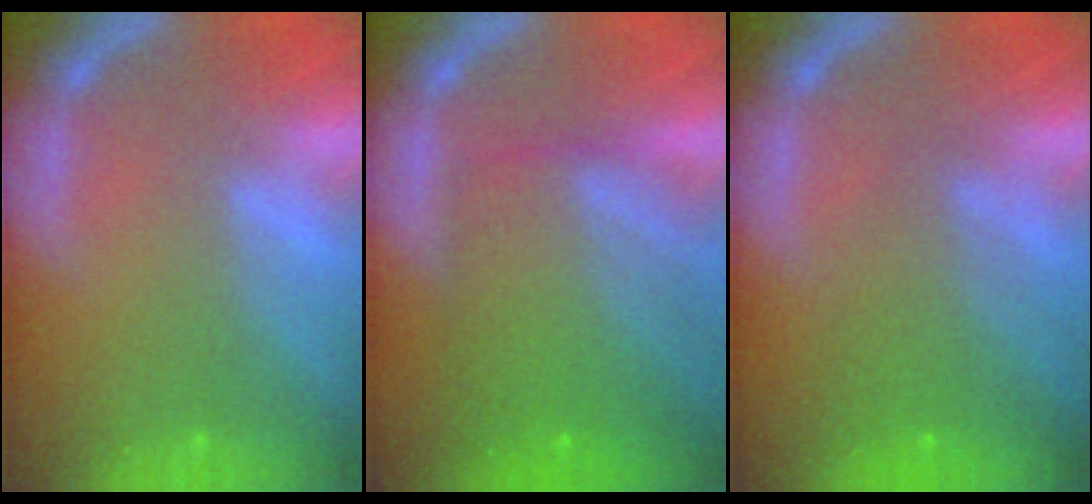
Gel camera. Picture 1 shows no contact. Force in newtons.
{"total": 9.0}
{"total": 4.1}